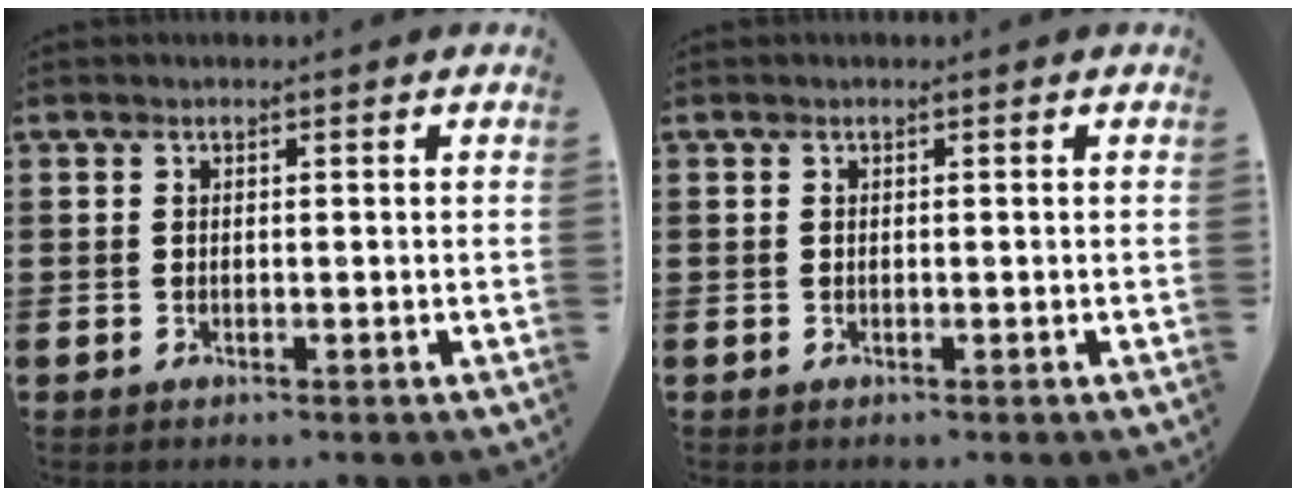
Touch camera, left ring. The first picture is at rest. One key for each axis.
{"total": 0.0}